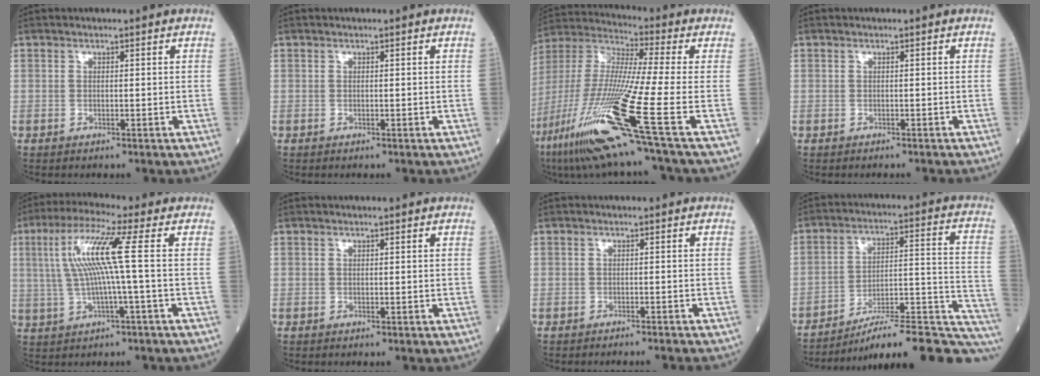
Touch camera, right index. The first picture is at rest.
{"total": 0.0}
{"total": 22.2, "force": [-11.4, -1.2, 19.0], "torque": [-0.411, -0.057, -0.219]}
{"total": 1.3, "force": [-1.2, 0.3, 0.2], "torque": [-0.004, -0.001, -0.015]}
{"total": 9.6, "force": [1.3, -0.9, 9.5], "torque": [-0.195, 0.018, 0.027]}
{"total": 0.0}
{"total": 4.2, "force": [-4.1, -0.4, 1.1], "torque": [-0.014, -0.011, -0.047]}
{"total": 22.3, "force": [-19.1, 2.0, 11.4], "torque": [-0.085, 0.031, -0.268]}